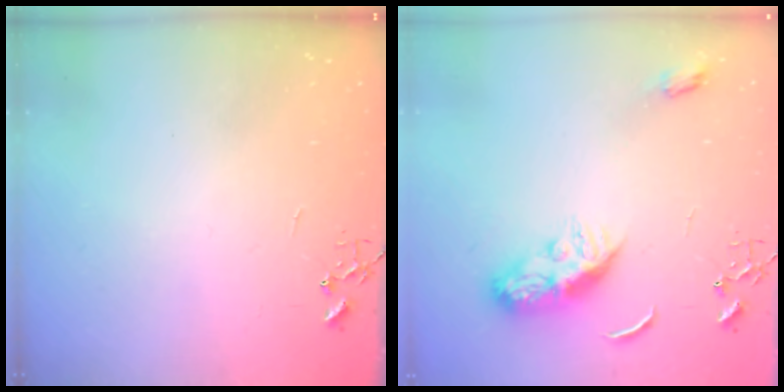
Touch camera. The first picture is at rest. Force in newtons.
{"total": 9.5, "press": 9.5, "slide": 0.2}